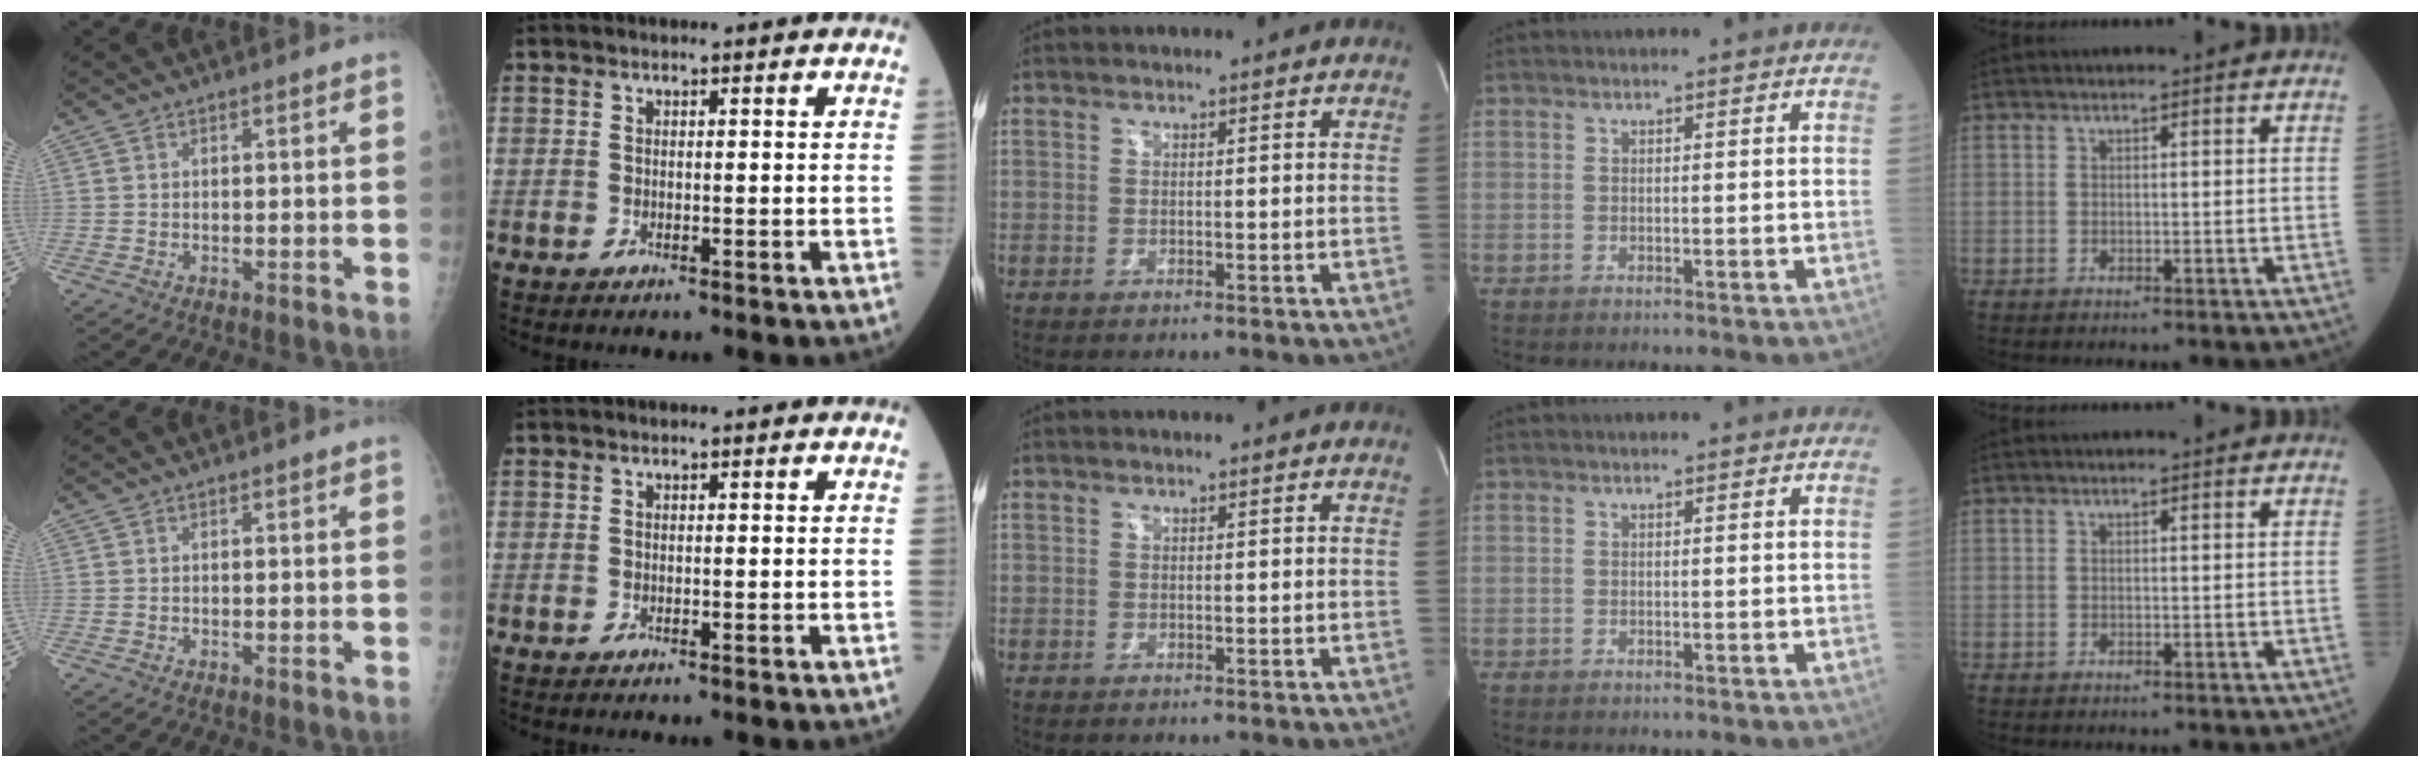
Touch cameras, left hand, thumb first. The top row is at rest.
{}